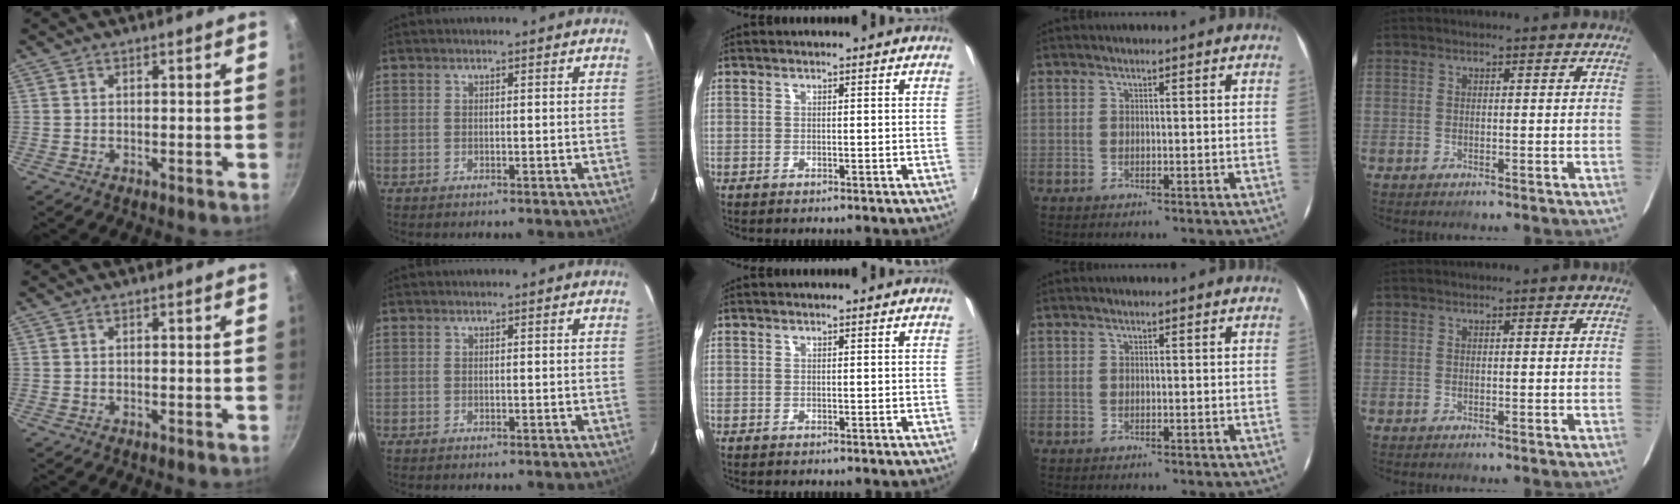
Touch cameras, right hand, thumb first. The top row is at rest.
{}